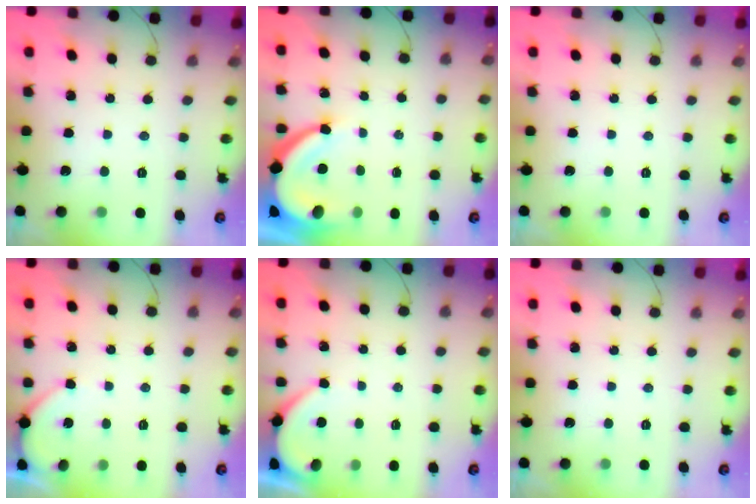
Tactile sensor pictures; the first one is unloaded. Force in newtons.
{"total": 8.0, "press": 7.9, "slide": 1.1}
{"total": 0.0}
{"total": 2.7, "press": 2.6, "slide": 0.4}
{"total": 2.1, "press": 2.1, "slide": 0.3}
{"total": 0.0}